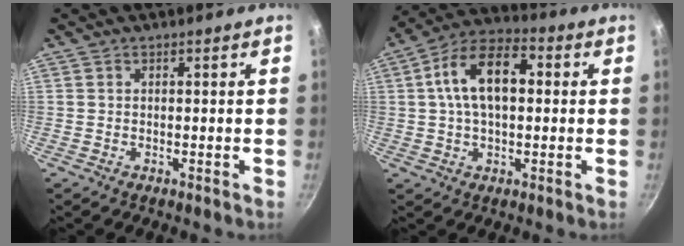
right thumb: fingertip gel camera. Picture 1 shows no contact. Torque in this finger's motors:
{"motor_torque": [0.93, 4.06, 1.15, 0.04, 0.14]}